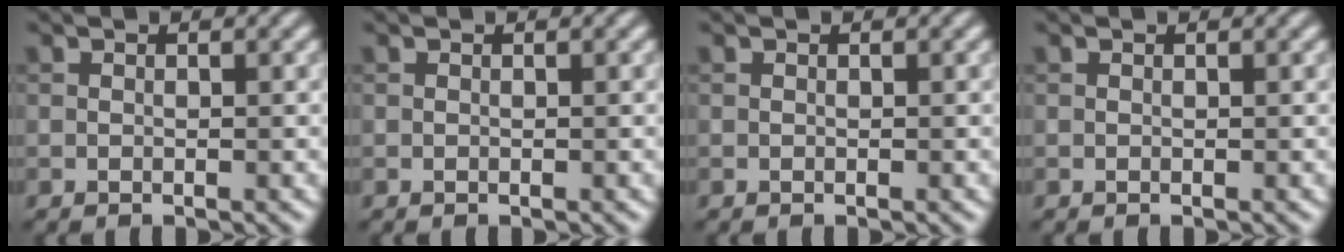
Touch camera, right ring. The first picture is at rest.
{"total": 0.0}
{"total": 0.0}
{"total": 0.0}